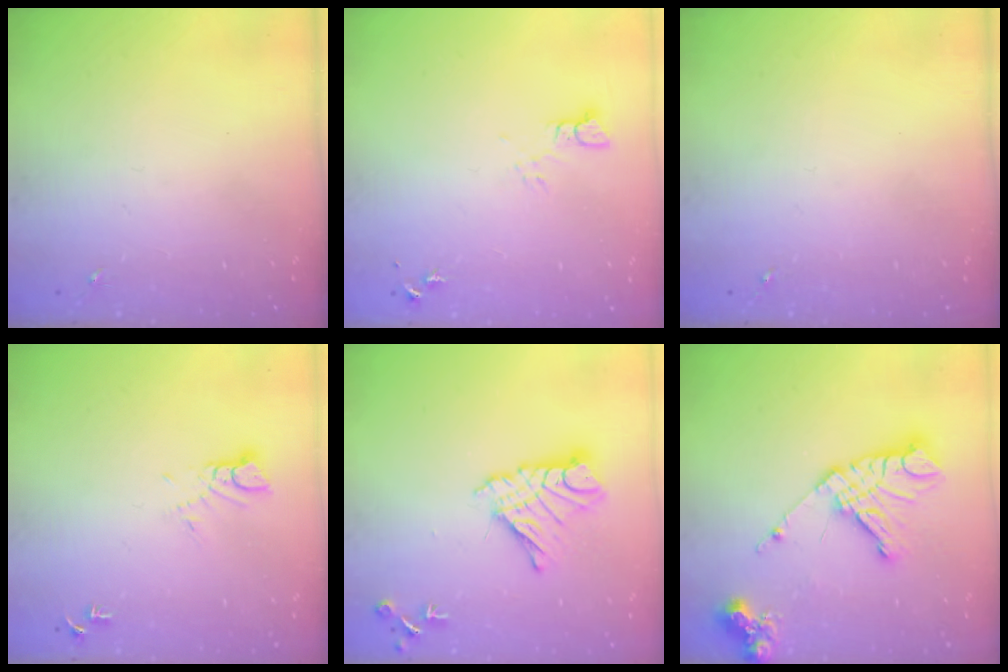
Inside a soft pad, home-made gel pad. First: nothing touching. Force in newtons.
{"total": 3.2, "press": 3.2, "slide": 0.1}
{"total": 0.0}
{"total": 3.8, "press": 3.8, "slide": 0.2}
{"total": 13.7, "press": 13.7, "slide": 1.3}
{"total": 16.4, "press": 16.3, "slide": 1.9}